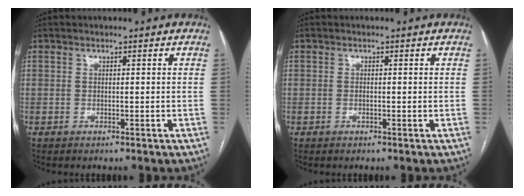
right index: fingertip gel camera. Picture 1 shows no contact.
{"total": 0.5, "force": [-0.1, 0.1, 0.5], "torque": [-0.012, -0.001, -0.001]}